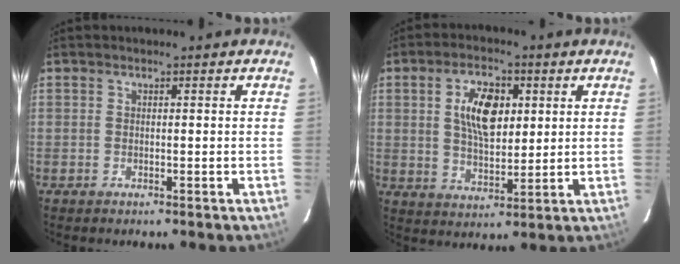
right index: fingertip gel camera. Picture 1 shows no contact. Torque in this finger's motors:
{"motor_torque": [0.98, 0.64, 0.26, 0.14]}